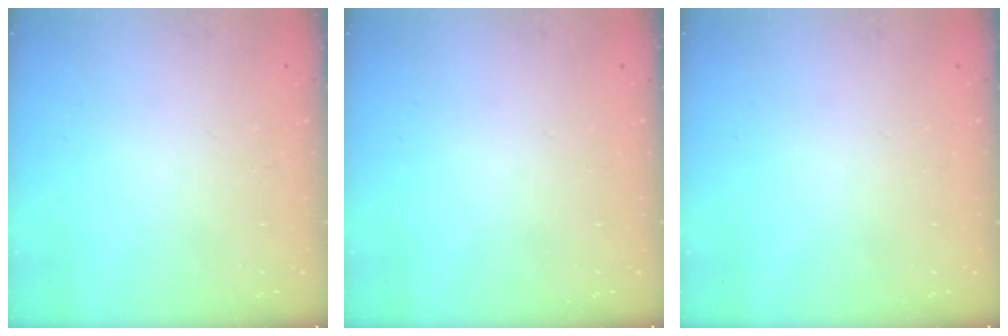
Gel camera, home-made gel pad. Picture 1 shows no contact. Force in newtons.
{"total": 0.0}
{"total": 0.0}